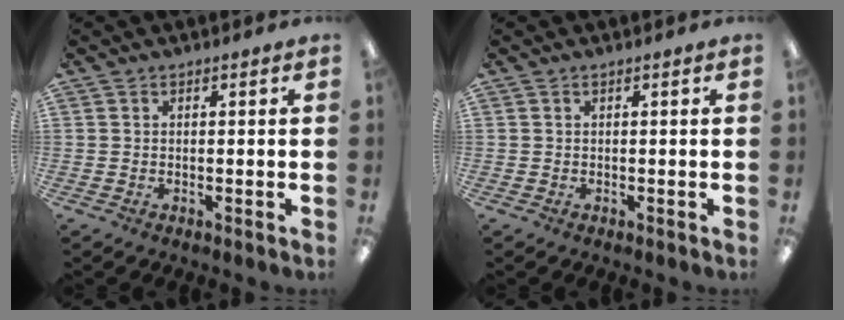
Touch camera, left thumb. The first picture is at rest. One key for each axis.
{"total": 0.0}